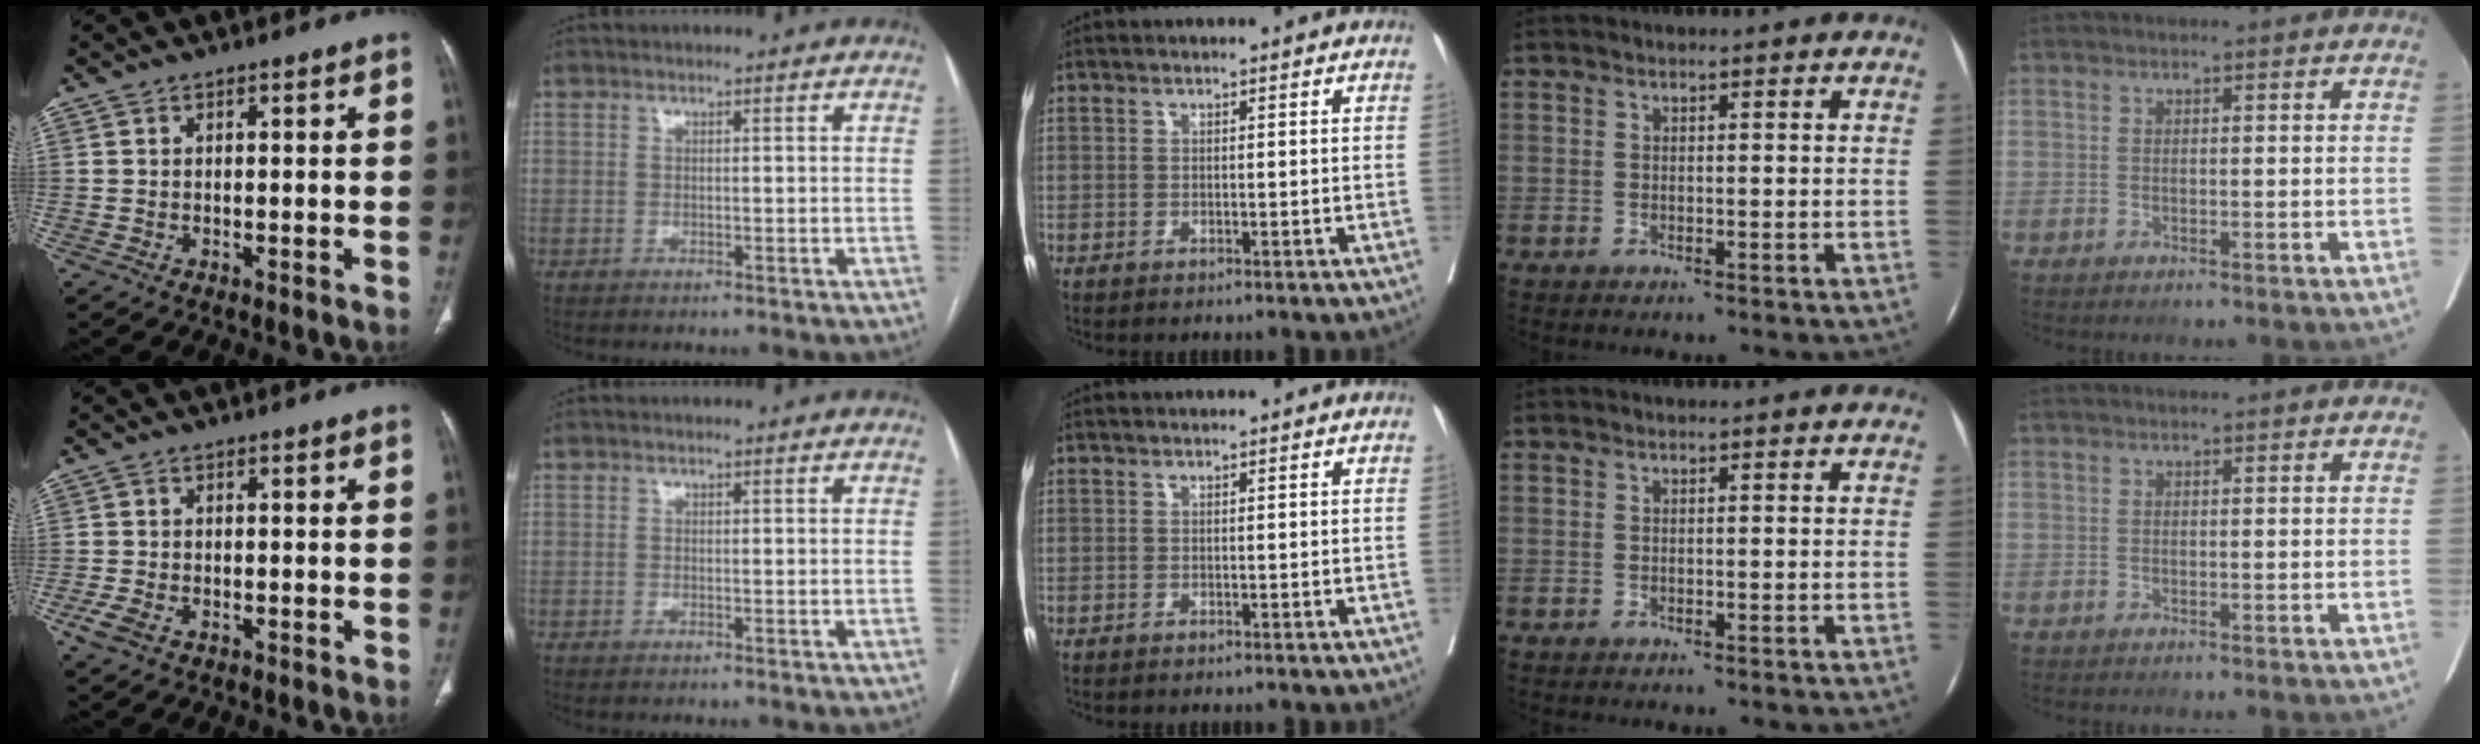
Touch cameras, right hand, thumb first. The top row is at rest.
{"thumb": {"total": 3.3, "force": [-1.5, 1.9, 2.2], "torque": [-0.058, -0.002, -0.028]}}